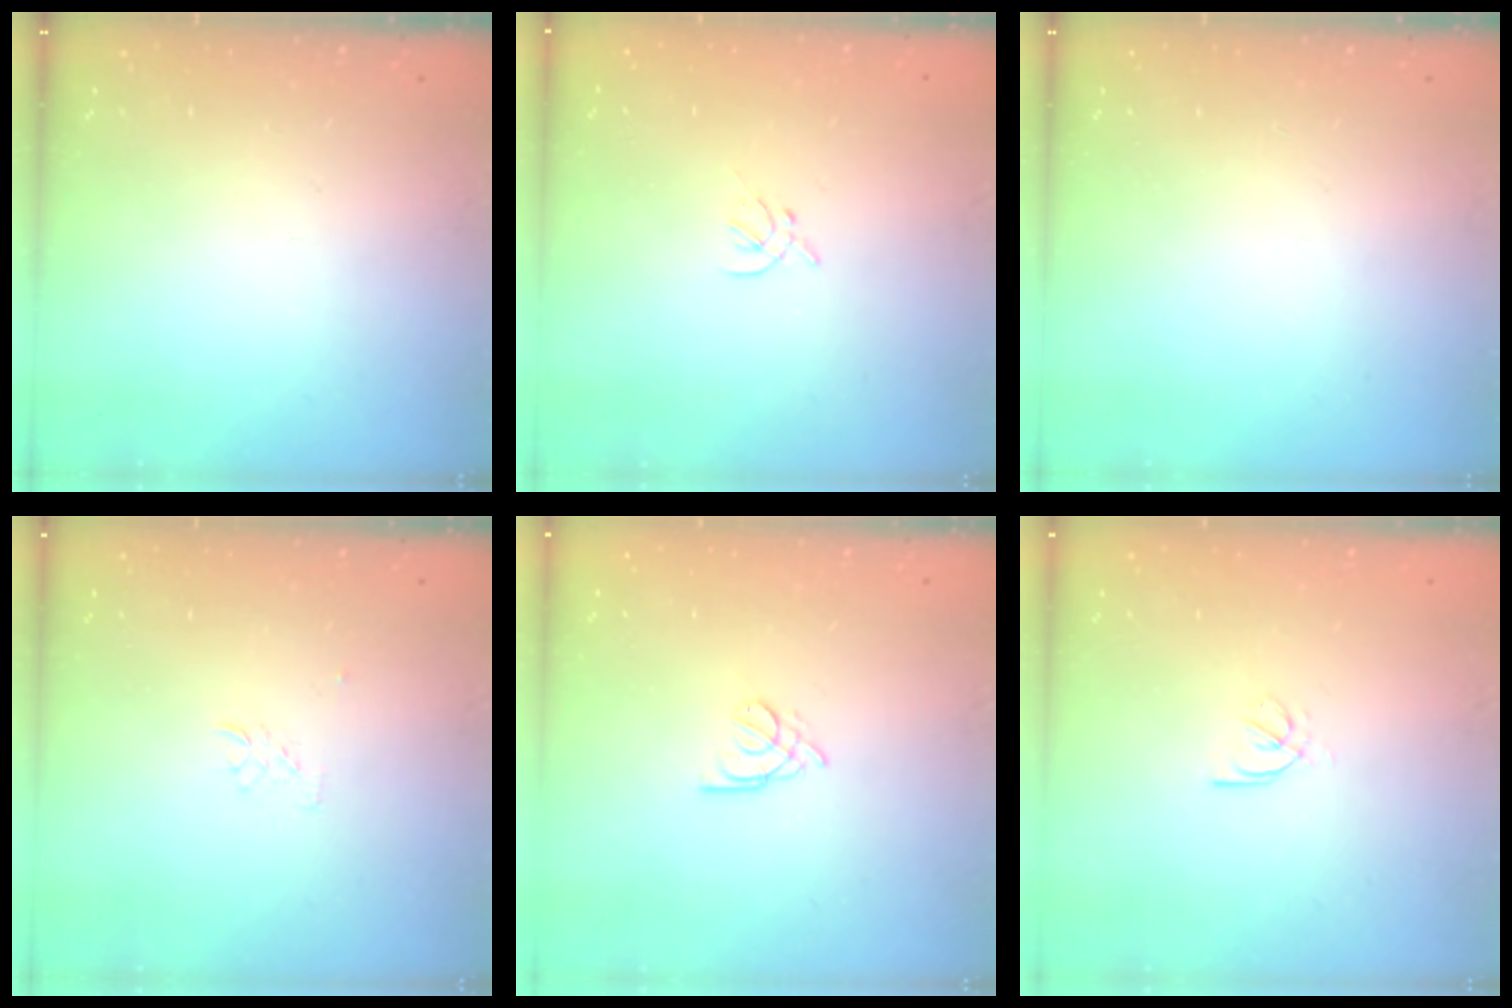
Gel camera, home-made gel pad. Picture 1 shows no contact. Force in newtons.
{"total": 1.4, "press": 1.3, "slide": 0.5}
{"total": 0.0}
{"total": 2.6, "press": 2.6, "slide": 0.1}
{"total": 1.6, "press": 1.5, "slide": 0.5}
{"total": 2.5, "press": 2.4, "slide": 0.5}